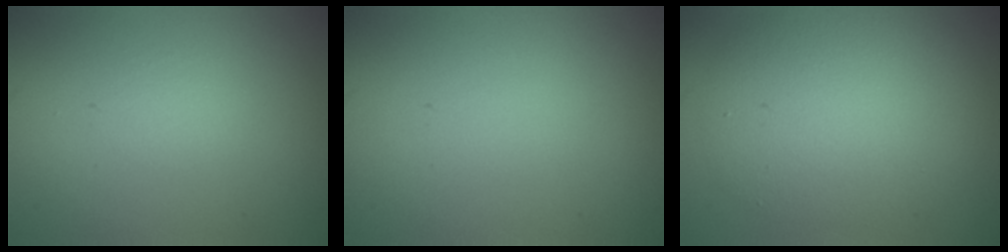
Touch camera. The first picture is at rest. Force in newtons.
{"total": 0.0}
{"total": 6.5, "press": 6.5, "slide": 0.6}